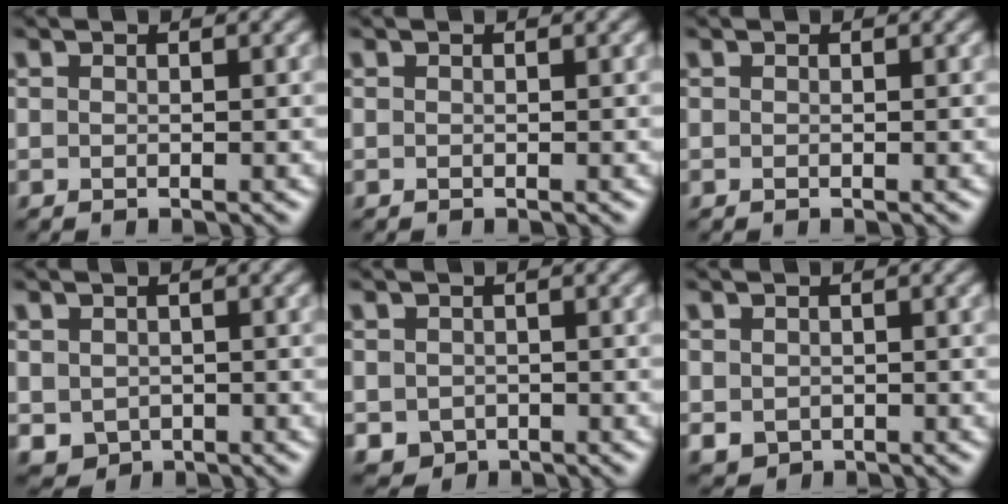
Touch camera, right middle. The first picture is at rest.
{"total": 0.0}
{"total": 0.0}
{"total": 2.0, "force": [-0.3, 1.8, 0.8], "torque": [-0.018, -0.009, 0.000]}
{"total": 1.8, "force": [-0.6, 1.6, 0.6], "torque": [-0.011, -0.009, -0.010]}
{"total": 1.4, "force": [-0.2, 1.3, 0.6], "torque": [-0.010, -0.008, -0.002]}